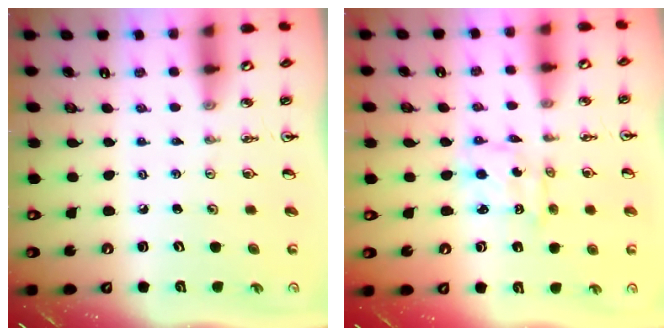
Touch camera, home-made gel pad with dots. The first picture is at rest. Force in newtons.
{"total": 2.4, "press": 2.4, "slide": 0.1}